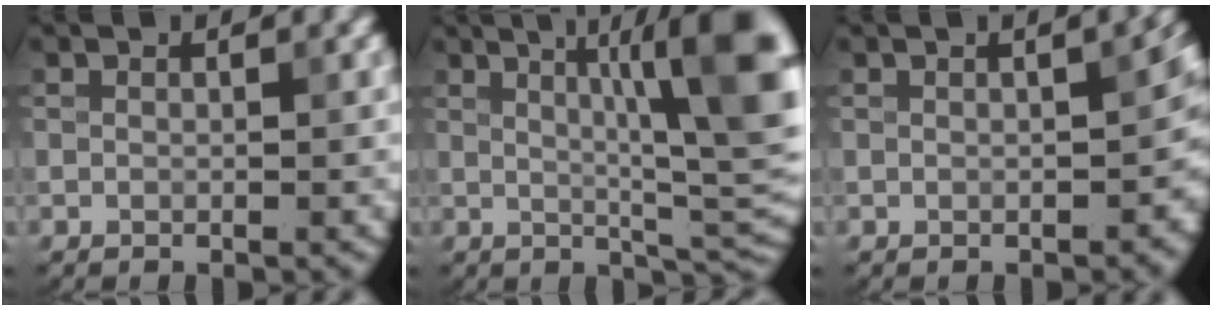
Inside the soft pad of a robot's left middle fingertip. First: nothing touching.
{"total": 11.6, "force": [3.1, 2.9, 10.8], "torque": [-0.115, 0.013, 0.049]}
{"total": 3.9, "force": [-0.3, 2.0, 3.3], "torque": [-0.029, 0.007, 0.005]}